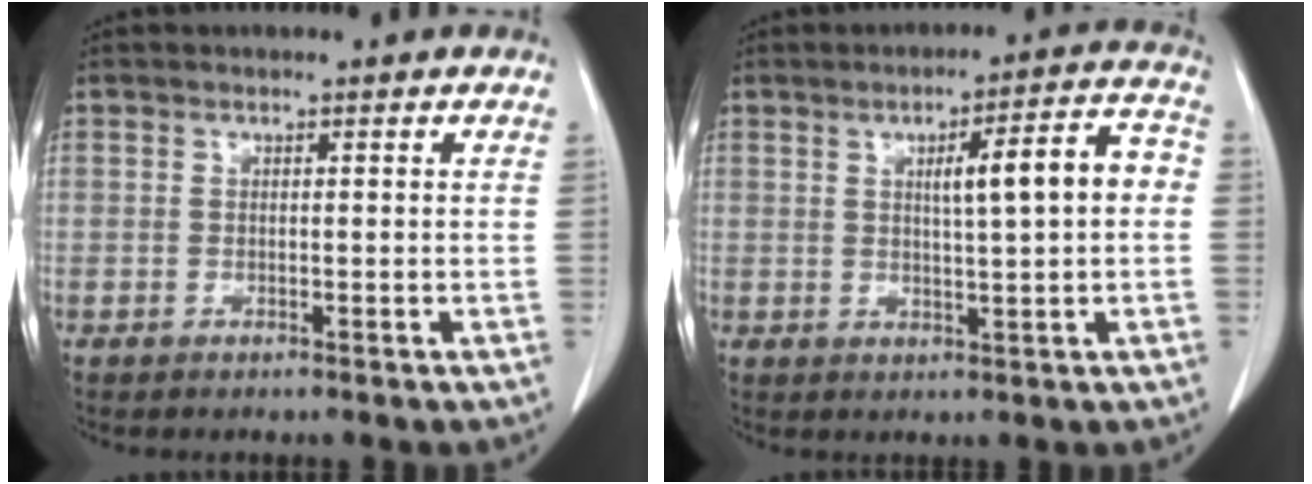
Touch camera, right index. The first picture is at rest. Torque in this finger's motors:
{"motor_torque": [0.32, 0.07, 0.25, 0.06]}